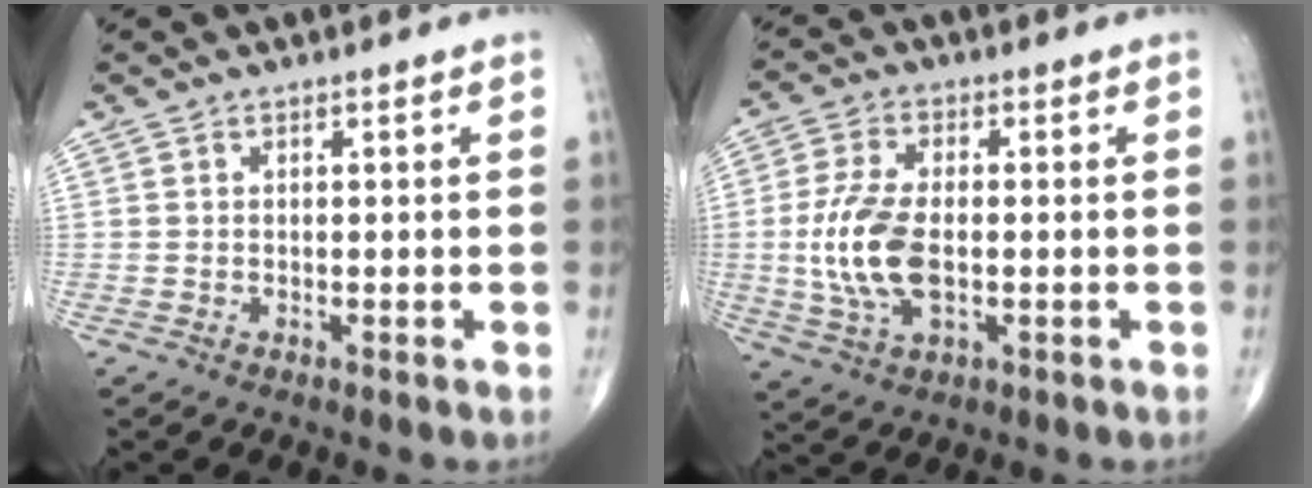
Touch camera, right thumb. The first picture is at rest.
{"total": 11.4, "force": [-1.0, 5.8, 9.8], "torque": [-0.211, 0.001, -0.017]}